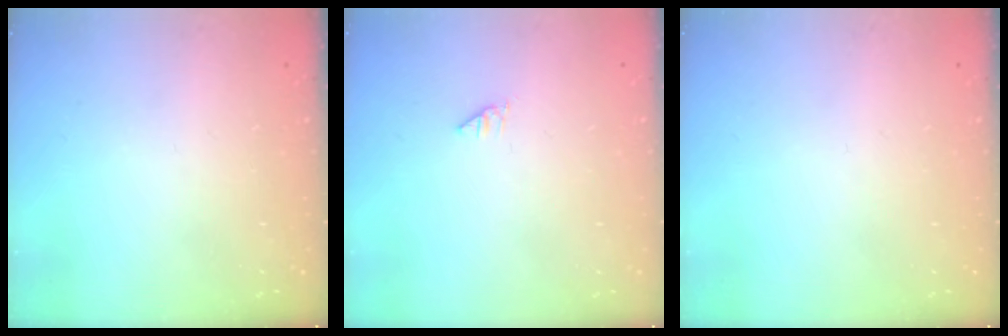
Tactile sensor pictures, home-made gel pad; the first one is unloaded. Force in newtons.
{"total": 0.0}
{"total": 0.0}